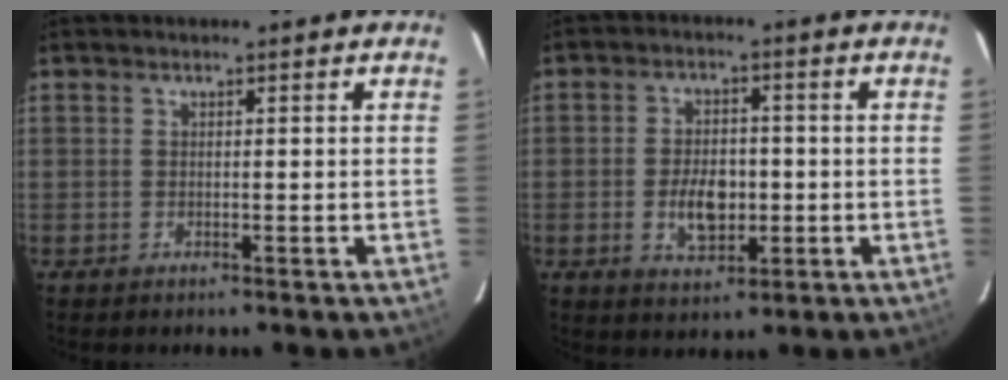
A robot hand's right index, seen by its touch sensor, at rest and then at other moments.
{"total": 7.4, "force": [-1.4, 4.6, 5.6], "torque": [-0.105, 0.004, -0.016]}